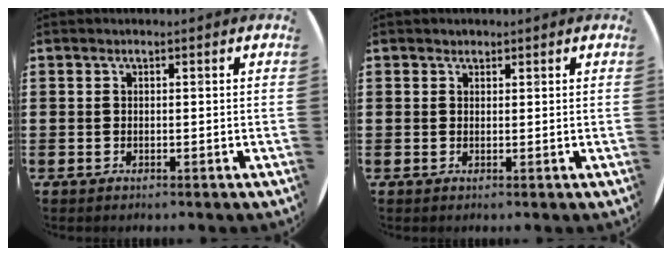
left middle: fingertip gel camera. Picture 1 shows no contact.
{"total": 0.7, "force": [0.6, 0.3, -0.1], "torque": [0.001, 0.003, 0.012]}